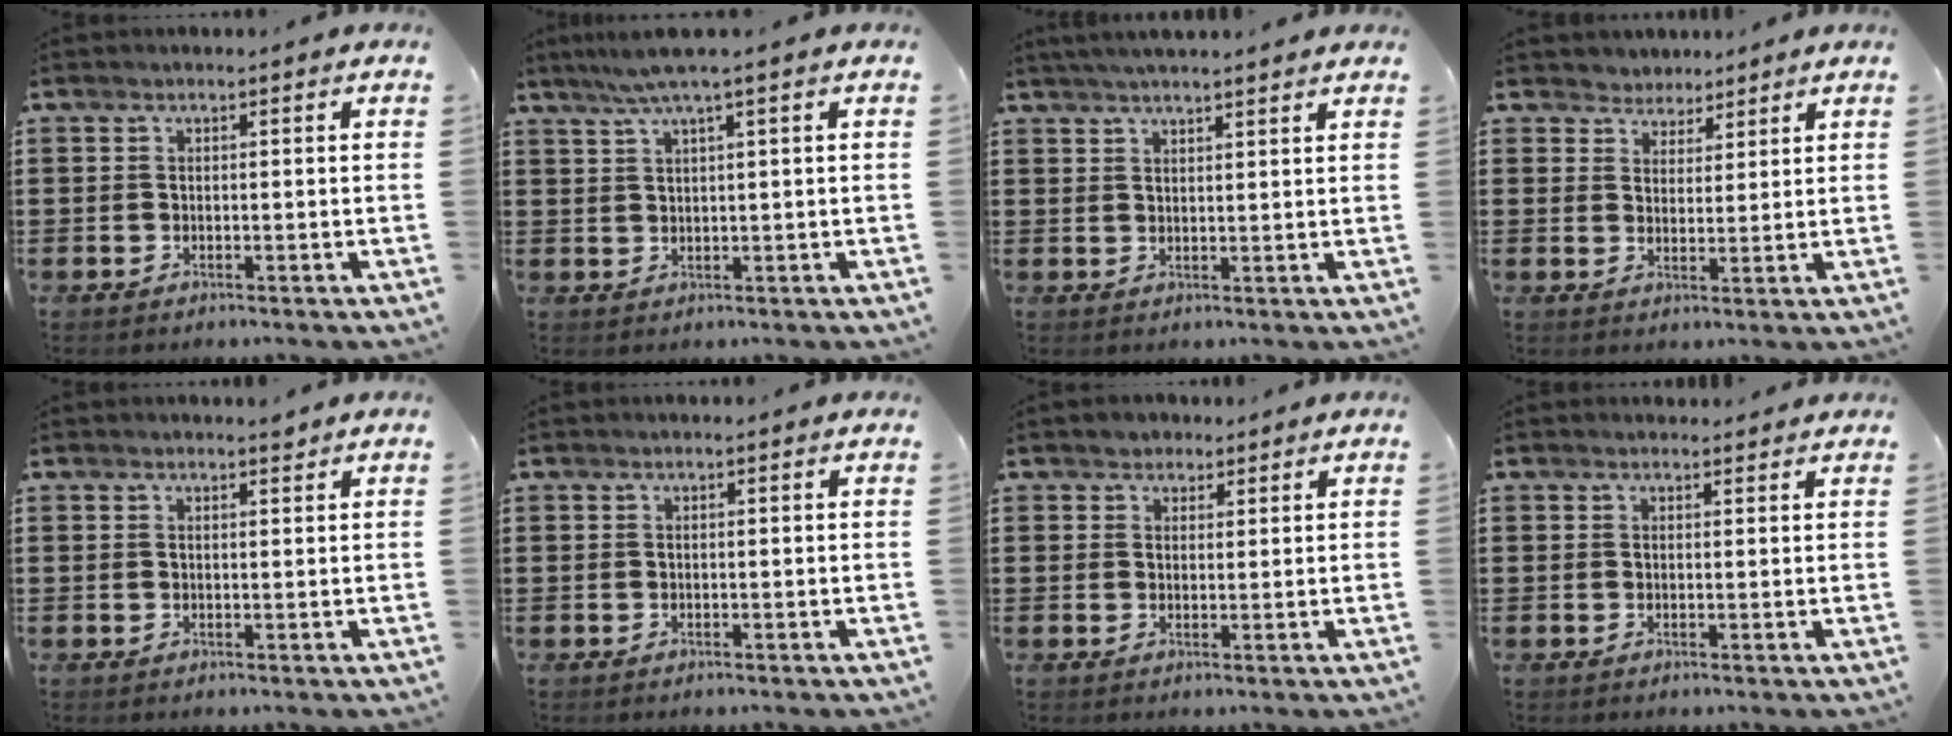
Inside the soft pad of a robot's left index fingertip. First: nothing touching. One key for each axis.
{"total": 3.6, "fx": 2.0, "fy": -0.4, "fz": 3.0, "tx": -0.060, "ty": 0.001, "tz": 0.035}
{"total": 2.5, "fx": 2.4, "fy": -0.4, "fz": 0.7, "tx": -0.019, "ty": -0.002, "tz": 0.044}
{"total": 3.4, "fx": 3.0, "fy": 1.7, "fz": -0.6, "tx": -0.007, "ty": -0.001, "tz": 0.054}
{"total": 1.6, "fx": 1.5, "fy": 0.2, "fz": 0.5, "tx": -0.012, "ty": 0.001, "tz": 0.028}
{"total": 0.0}
{"total": 2.0, "fx": 1.6, "fy": 1.2, "fz": -0.2, "tx": 0.005, "ty": 0.004, "tz": 0.028}
{"total": 1.3, "fx": 1.3, "fy": 0.2, "fz": 0.1, "tx": -0.005, "ty": 0.001, "tz": 0.026}